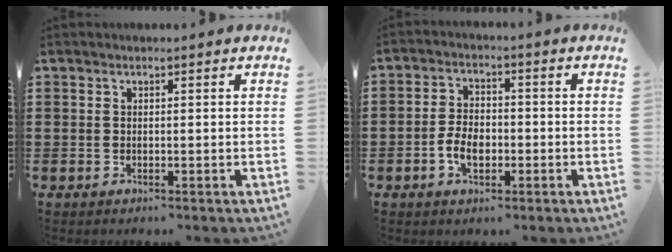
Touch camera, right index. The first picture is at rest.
{"total": 4.8, "force": [-1.6, 3.0, 3.5], "torque": [-0.077, 0.002, -0.033]}